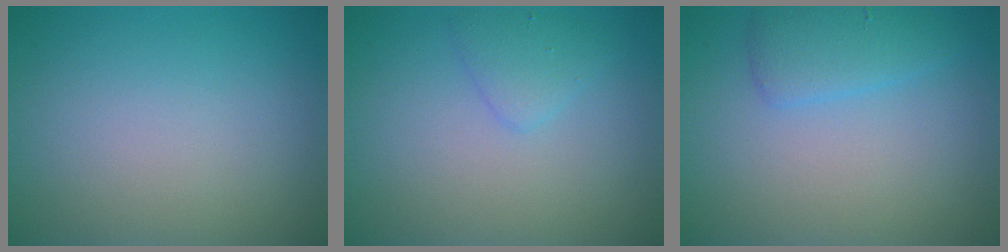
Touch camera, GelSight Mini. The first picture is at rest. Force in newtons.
{"total": 1.7, "press": 1.6, "slide": 0.1}
{"total": 2.4, "press": 2.4, "slide": 0.3}